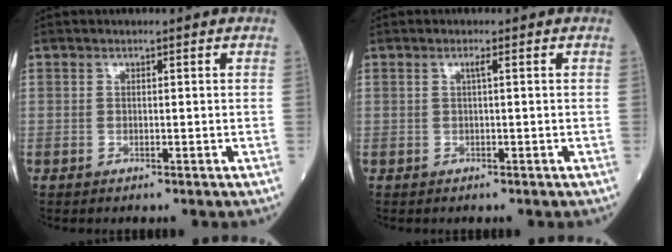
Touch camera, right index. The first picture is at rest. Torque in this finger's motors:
{"motor_torque": [0.13, 0.06, 0.09, 0.03]}